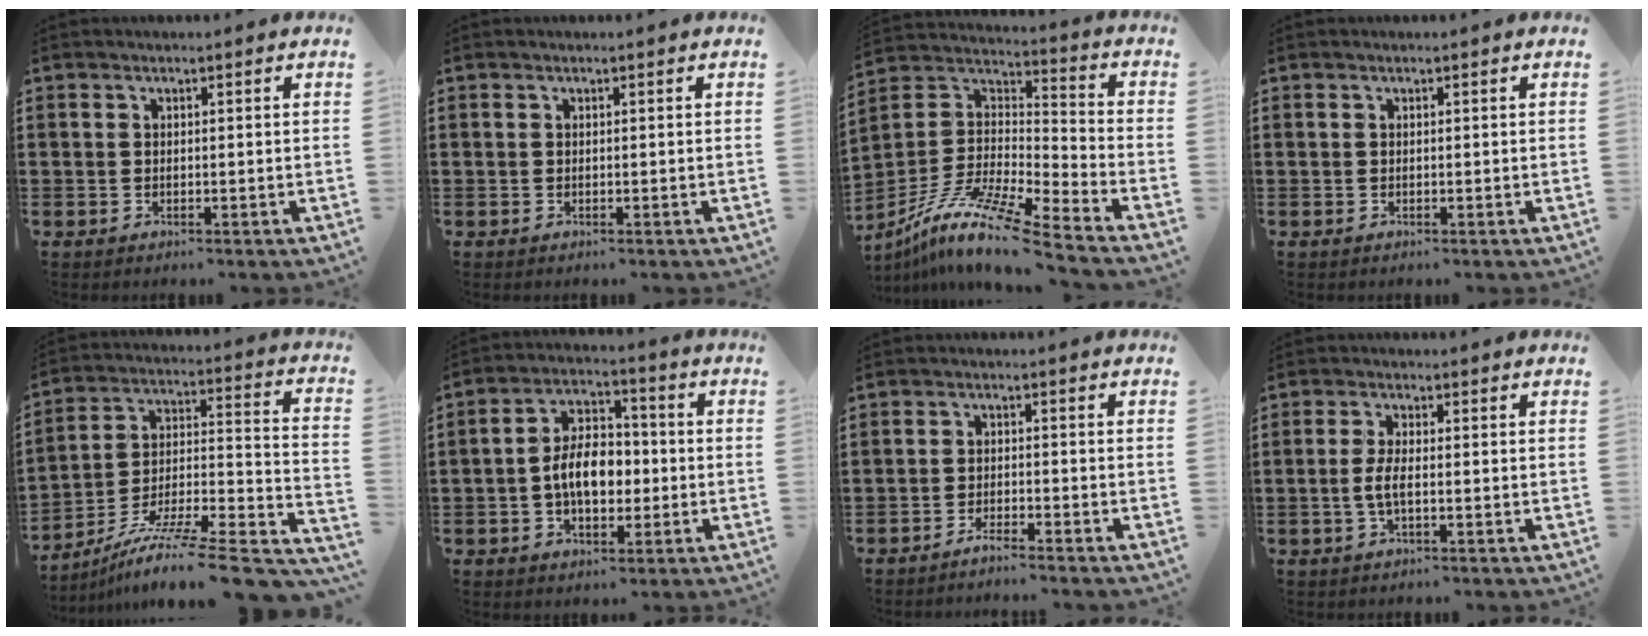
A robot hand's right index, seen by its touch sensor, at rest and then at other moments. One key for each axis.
{"total": 0.0}
{"total": 12.1, "fx": -9.5, "fy": 0.3, "fz": 7.4, "tx": -0.153, "ty": 0.001, "tz": -0.191}
{"total": 0.0}
{"total": 10.5, "fx": -7.8, "fy": 0.3, "fz": 7.1, "tx": -0.119, "ty": -0.004, "tz": -0.150}
{"total": 7.8, "fx": -1.1, "fy": 4.7, "fz": 6.1, "tx": -0.111, "ty": 0.005, "tz": -0.028}
{"total": 2.1, "fx": -2.1, "fy": -0.4, "fz": 0.5, "tx": -0.008, "ty": 0.003, "tz": -0.041}
{"total": 3.5, "fx": -0.7, "fy": 0.9, "fz": 3.3, "tx": -0.082, "ty": -0.006, "tz": -0.021}